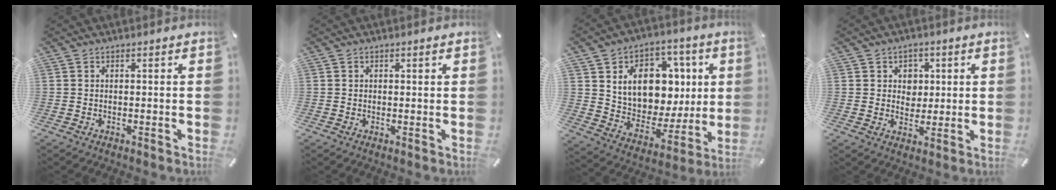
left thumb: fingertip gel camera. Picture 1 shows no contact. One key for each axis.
{"total": 0.7, "fx": 0.2, "fy": 0.6, "fz": 0.3, "tx": -0.007, "ty": 0.004, "tz": 0.003}
{"total": 14.9, "fx": 4.2, "fy": 12.0, "fz": 7.8, "tx": -0.121, "ty": -0.023, "tz": 0.089}
{"total": 5.0, "fx": 1.1, "fy": 4.7, "fz": 1.3, "tx": -0.017, "ty": 0.002, "tz": 0.016}